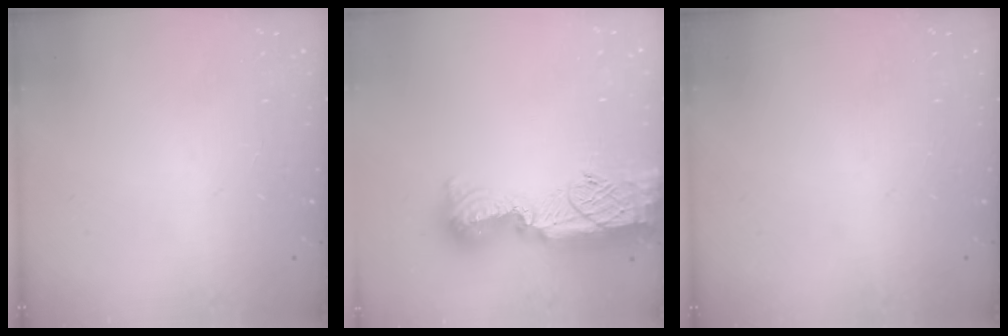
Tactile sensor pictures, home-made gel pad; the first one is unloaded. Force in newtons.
{"total": 17.4, "press": 16.6, "slide": 5.5}
{"total": 0.0}